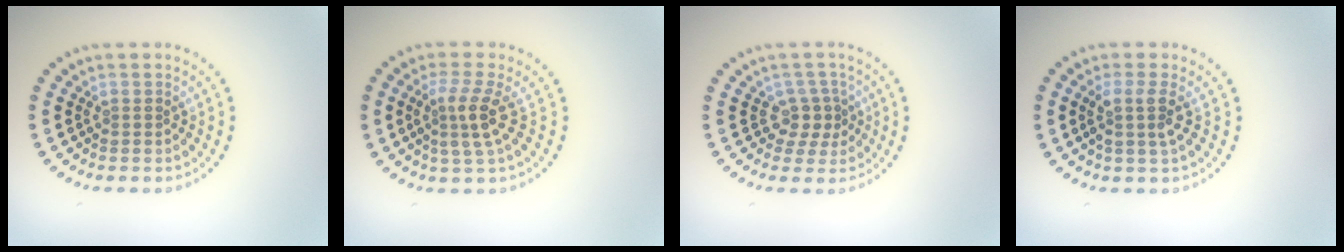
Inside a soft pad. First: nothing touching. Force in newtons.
{"total": 2.9, "press": 2.4, "slide": 1.7}
{"total": 2.4, "press": 1.8, "slide": 1.6}
{"total": 2.3, "press": 1.8, "slide": 1.4}